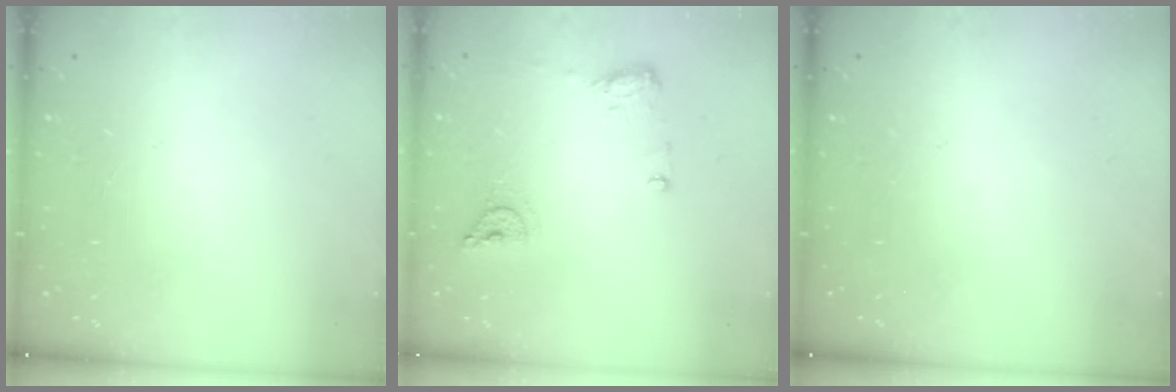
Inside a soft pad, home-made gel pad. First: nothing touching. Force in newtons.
{"total": 9.1, "press": 9.1, "slide": 1.1}
{"total": 0.0}